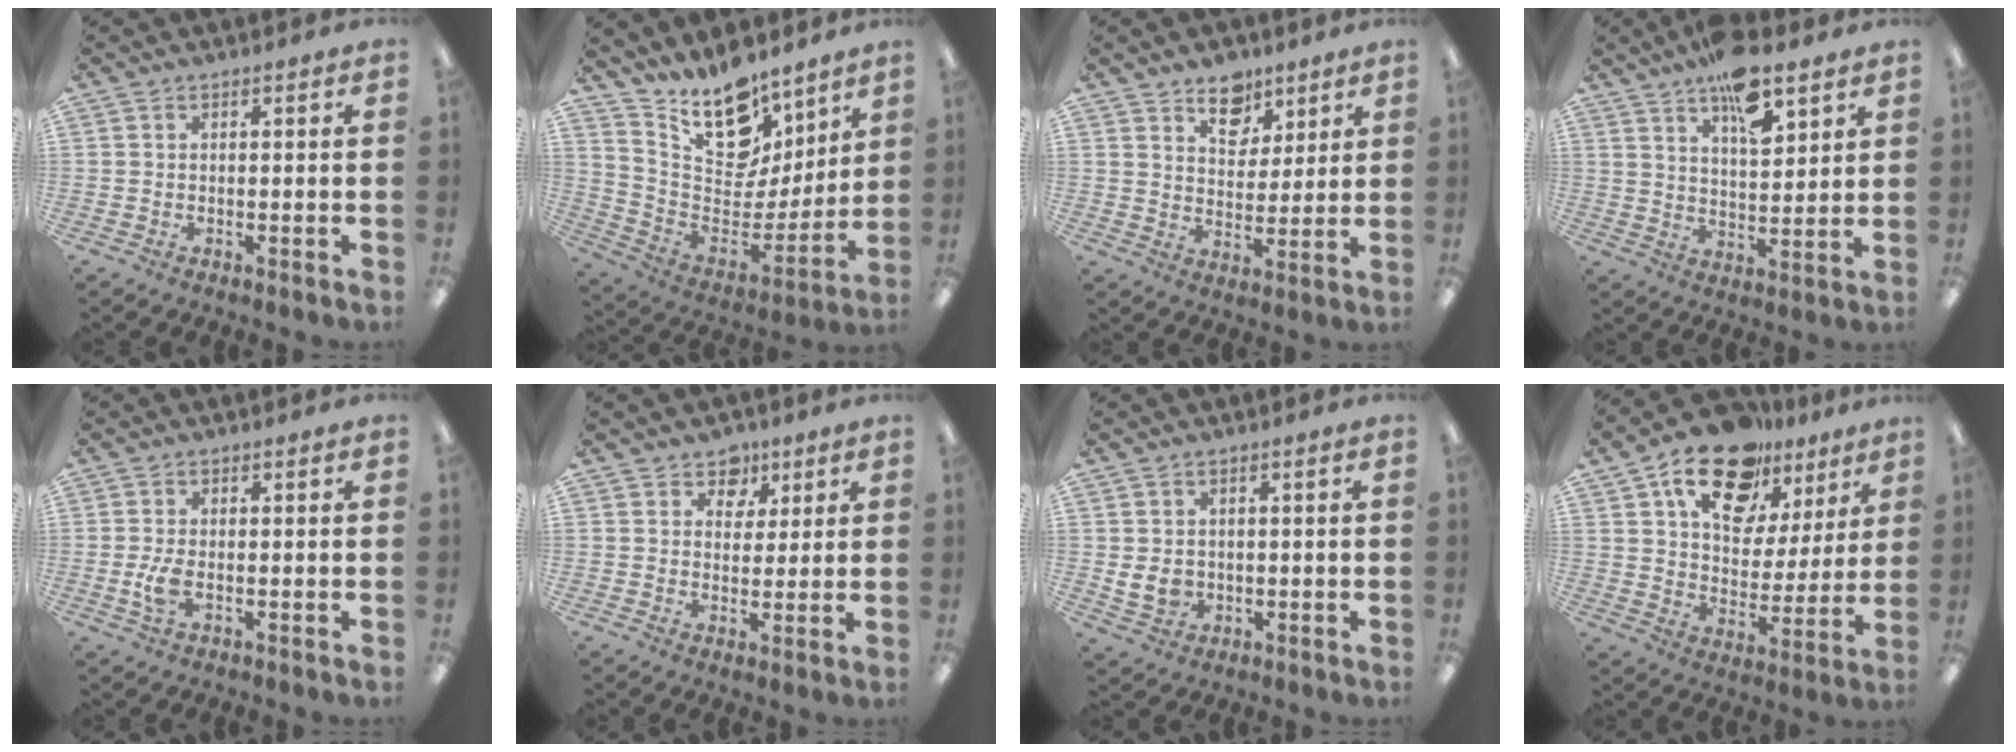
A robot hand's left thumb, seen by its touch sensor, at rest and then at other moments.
{"total": 18.1, "force": [13.3, 9.5, 7.8], "torque": [-0.134, -0.100, 0.243]}
{"total": 9.2, "force": [6.6, 5.8, 2.6], "torque": [-0.023, -0.043, 0.119]}
{"total": 11.6, "force": [8.1, 4.6, 7.0], "torque": [-0.101, -0.043, 0.138]}
{"total": 4.7, "force": [-0.7, 2.3, 4.0], "torque": [-0.079, -0.004, -0.016]}
{"total": 6.1, "force": [3.7, 4.6, 1.1], "torque": [-0.002, -0.021, 0.065]}
{"total": 4.7, "force": [0.1, 4.0, 2.6], "torque": [-0.054, -0.001, 0.001]}
{"total": 18.7, "force": [12.7, 10.5, 8.7], "torque": [-0.138, -0.073, 0.224]}